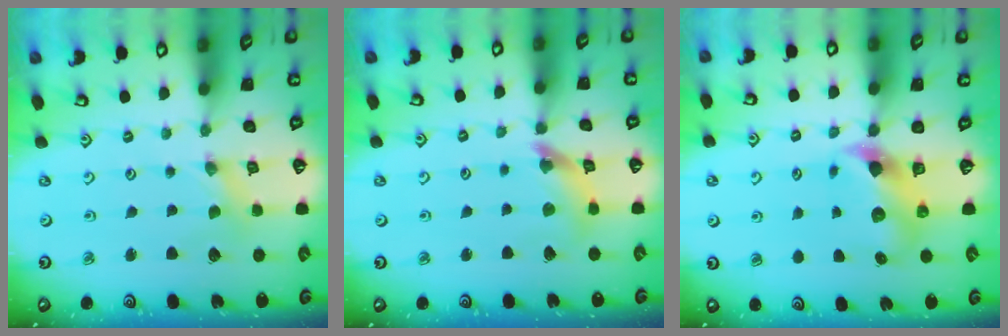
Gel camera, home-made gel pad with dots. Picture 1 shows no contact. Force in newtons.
{"total": 10.3, "press": 10.2, "slide": 1.2}
{"total": 7.5, "press": 7.4, "slide": 0.9}